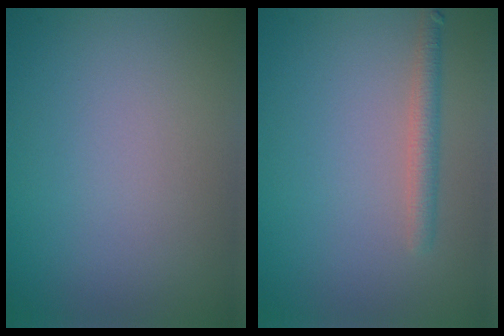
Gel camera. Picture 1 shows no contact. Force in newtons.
{"total": 1.8, "press": 1.8, "slide": 0.1}